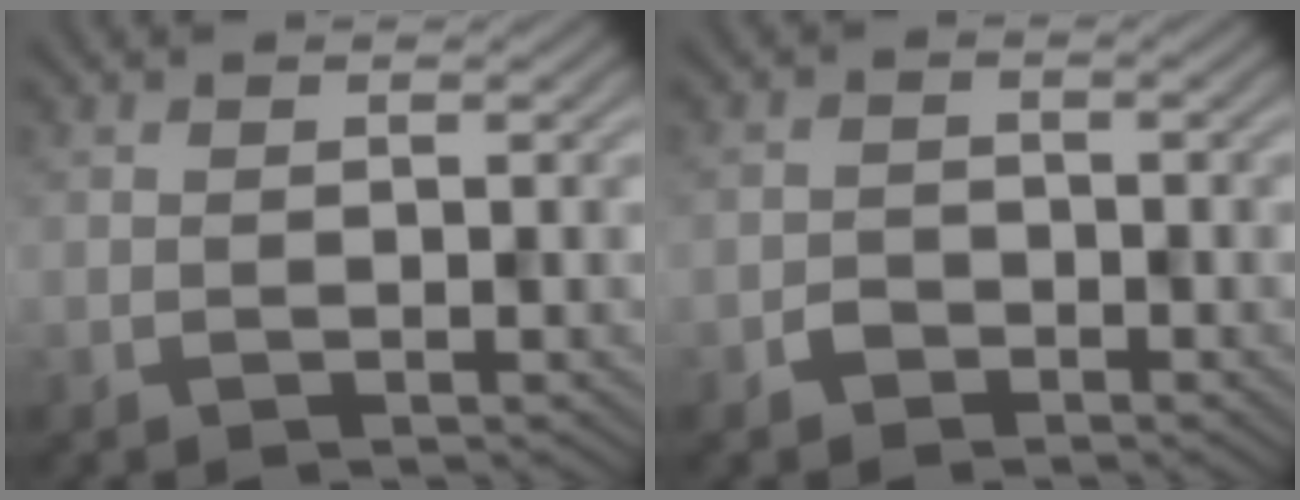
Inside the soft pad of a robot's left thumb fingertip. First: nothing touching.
{"total": 1.7, "force": [-1.2, 1.2, 0.2], "torque": [-0.001, 0.002, -0.029]}